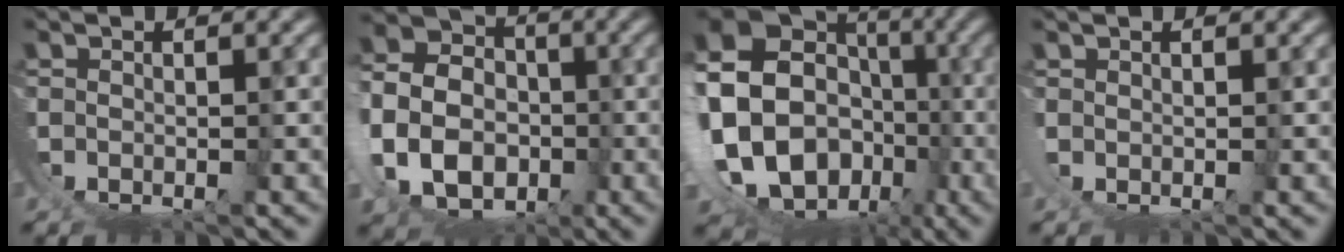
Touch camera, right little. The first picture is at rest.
{"total": 11.6, "force": [-0.6, 9.1, 7.1], "torque": [-0.139, -0.035, -0.005]}
{"total": 20.5, "force": [-3.6, 16.9, 11.1], "torque": [-0.259, -0.073, -0.044]}
{"total": 1.0, "force": [0.8, -0.4, 0.4], "torque": [-0.017, -0.007, 0.019]}